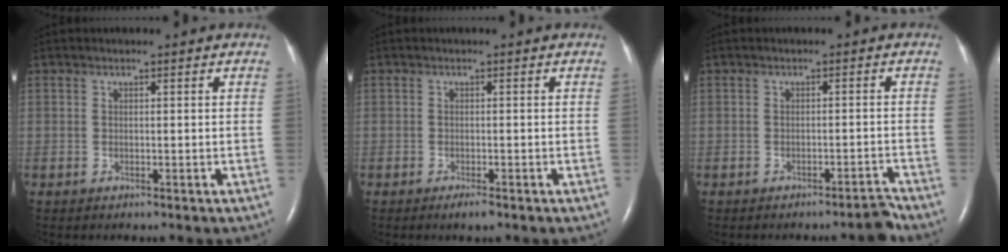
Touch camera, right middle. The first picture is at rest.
{"total": 1.5, "force": [-1.0, 0.2, 1.1], "torque": [-0.022, -0.004, -0.016]}
{"total": 2.1, "force": [-2.0, -0.2, 0.5], "torque": [0.001, 0.001, -0.026]}